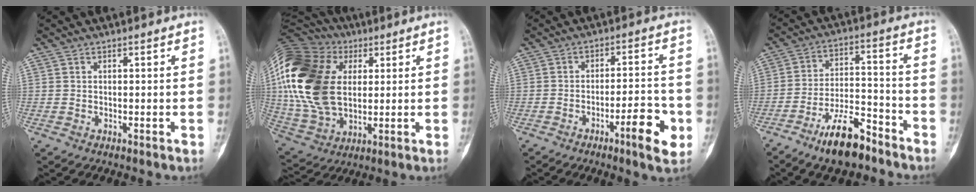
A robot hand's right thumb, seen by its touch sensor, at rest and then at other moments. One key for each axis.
{"total": 25.7, "fx": 4.6, "fy": 17.2, "fz": 18.5, "tx": -0.384, "ty": 0.003, "tz": 0.088}
{"total": 9.0, "fx": -3.8, "fy": 1.9, "fz": 7.9, "tx": -0.105, "ty": 0.021, "tz": -0.054}
{"total": 12.0, "fx": -8.6, "fy": 4.1, "fz": 7.3, "tx": -0.118, "ty": 0.065, "tz": -0.154}